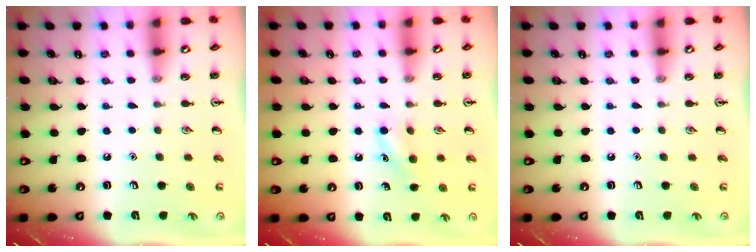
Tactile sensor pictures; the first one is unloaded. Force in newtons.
{"total": 8.3, "press": 8.1, "slide": 1.5}
{"total": 0.0}